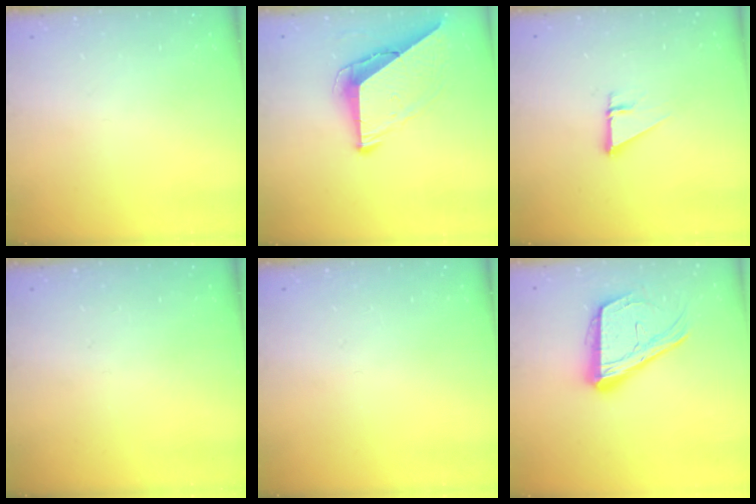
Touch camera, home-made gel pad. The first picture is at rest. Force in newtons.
{"total": 10.0, "press": 9.9, "slide": 1.0}
{"total": 2.7, "press": 2.7, "slide": 0.1}
{"total": 0.0}
{"total": 0.0}
{"total": 19.8, "press": 19.7, "slide": 2.6}